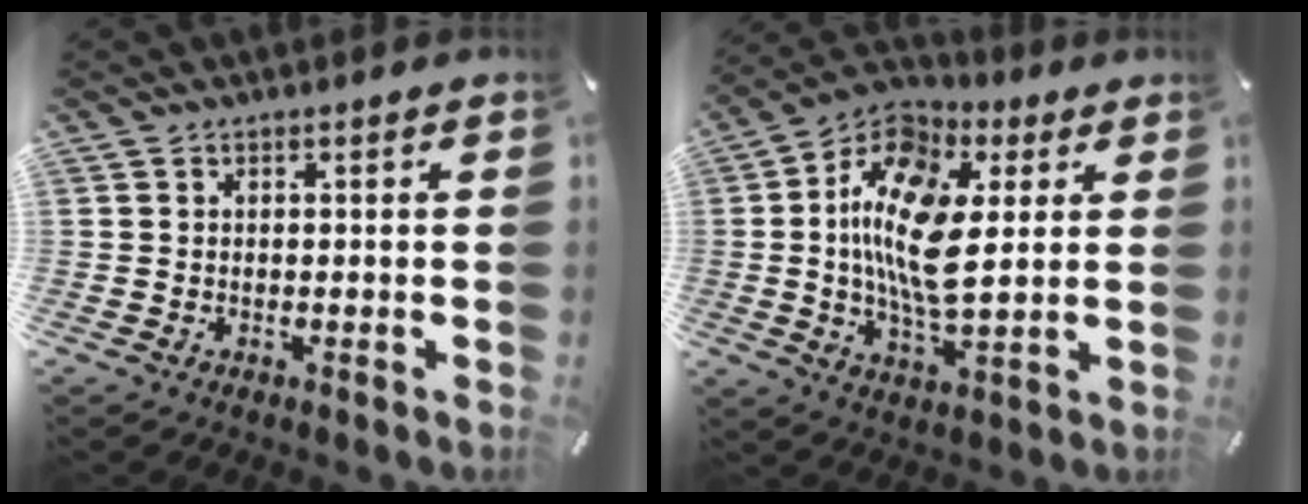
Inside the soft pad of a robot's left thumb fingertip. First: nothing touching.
{"total": 16.4, "force": [2.9, 8.2, 13.9], "torque": [-0.288, -0.011, 0.047]}